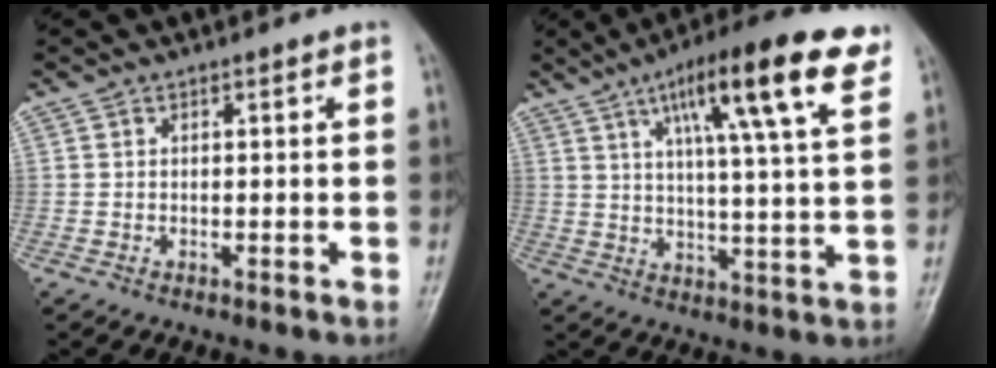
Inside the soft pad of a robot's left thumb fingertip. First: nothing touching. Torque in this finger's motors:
{"motor_torque": [0.48, 0.42, 1.74, -1.03, 0.16]}